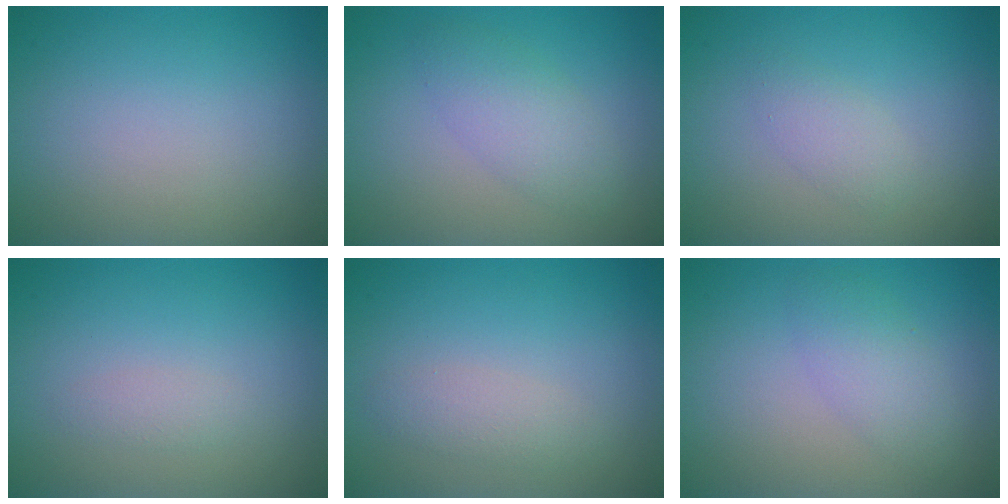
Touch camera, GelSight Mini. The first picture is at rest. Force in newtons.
{"total": 3.0, "press": 3.0, "slide": 0.0}
{"total": 1.6, "press": 1.6, "slide": 0.1}
{"total": 1.0, "press": 1.0, "slide": 0.0}
{"total": 1.7, "press": 1.7, "slide": 0.0}
{"total": 2.5, "press": 2.5, "slide": 0.1}